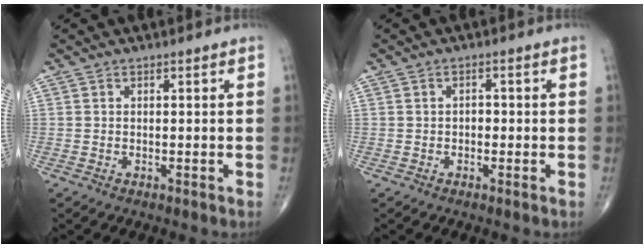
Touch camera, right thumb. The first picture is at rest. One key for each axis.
{"total": 1.4, "fx": -0.4, "fy": 1.0, "fz": 0.9, "tx": -0.003, "ty": 0.004, "tz": -0.011}